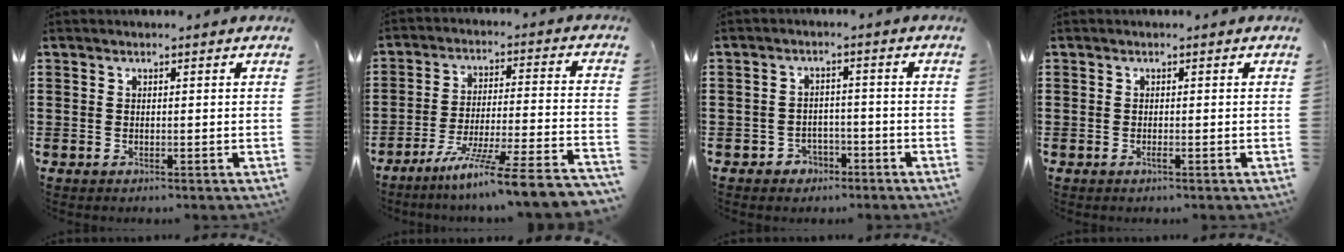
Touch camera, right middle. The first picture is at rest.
{"total": 9.9, "force": [-8.2, -1.3, 5.4], "torque": [-0.091, -0.009, -0.163]}
{"total": 2.6, "force": [-2.2, 1.4, 0.1], "torque": [-0.011, 0.002, -0.049]}
{"total": 0.5, "force": [-0.2, 0.0, 0.5], "torque": [-0.008, -0.002, -0.004]}